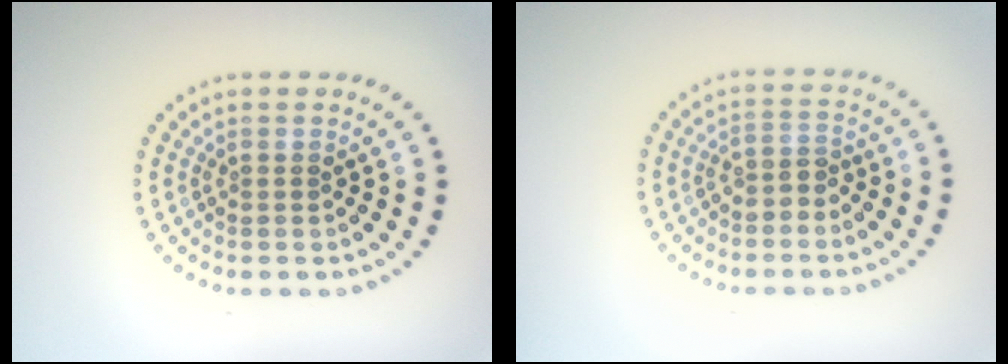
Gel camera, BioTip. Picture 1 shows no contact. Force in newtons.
{"total": 1.8, "press": 1.6, "slide": 0.8}